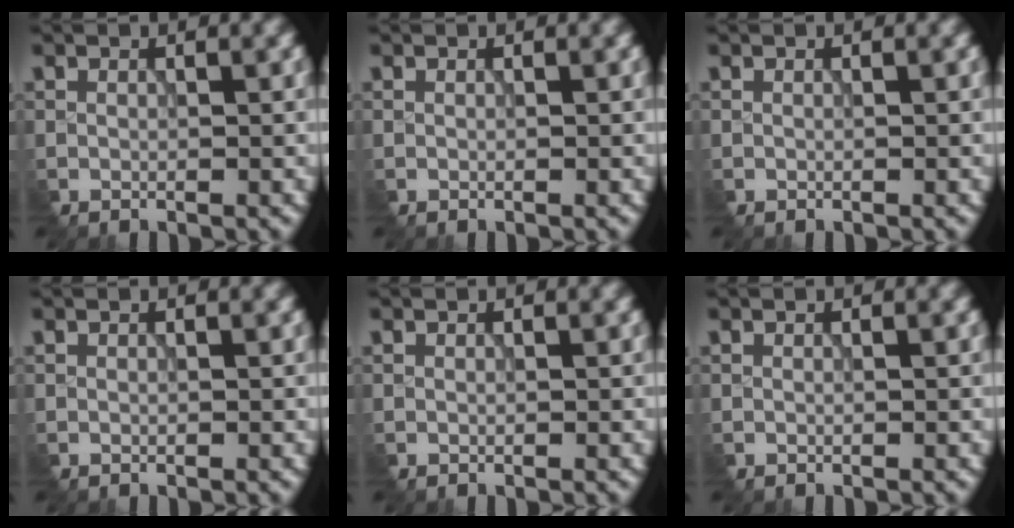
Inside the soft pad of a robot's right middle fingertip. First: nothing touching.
{"total": 0.0}
{"total": 0.0}
{"total": 0.0}
{"total": 0.0}
{"total": 0.0}